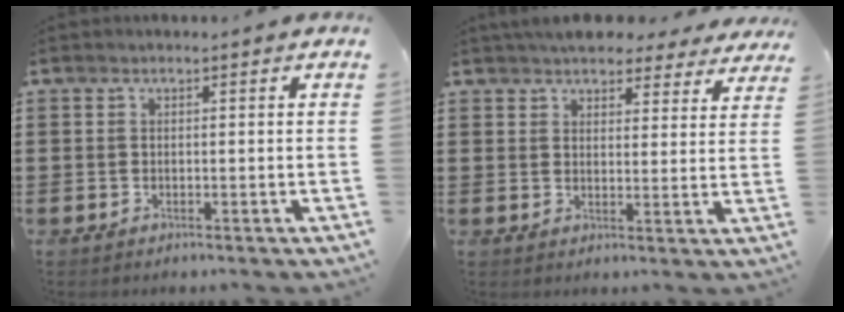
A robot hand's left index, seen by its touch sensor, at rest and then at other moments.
{"total": 5.5, "force": [5.2, 1.2, 1.4], "torque": [-0.037, -0.014, 0.094]}